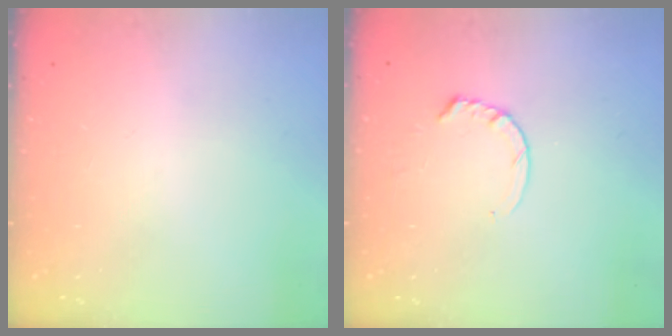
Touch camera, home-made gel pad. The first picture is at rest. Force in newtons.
{"total": 4.8, "press": 4.7, "slide": 0.4}